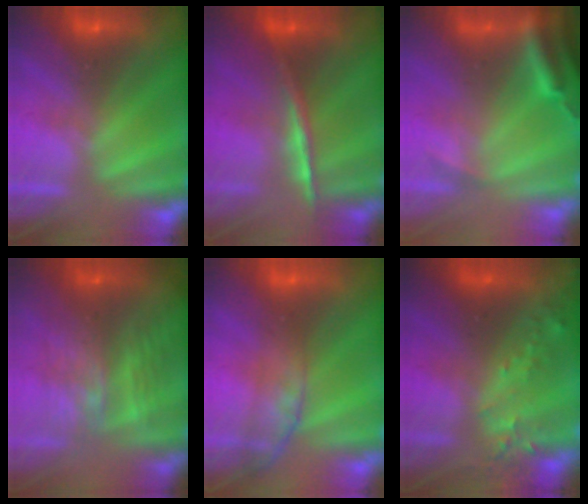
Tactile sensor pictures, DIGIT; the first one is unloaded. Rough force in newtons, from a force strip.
{"total": 1.5}
{"total": 3.6}
{"total": 8.9}
{"total": 2.9}
{"total": 6.7}